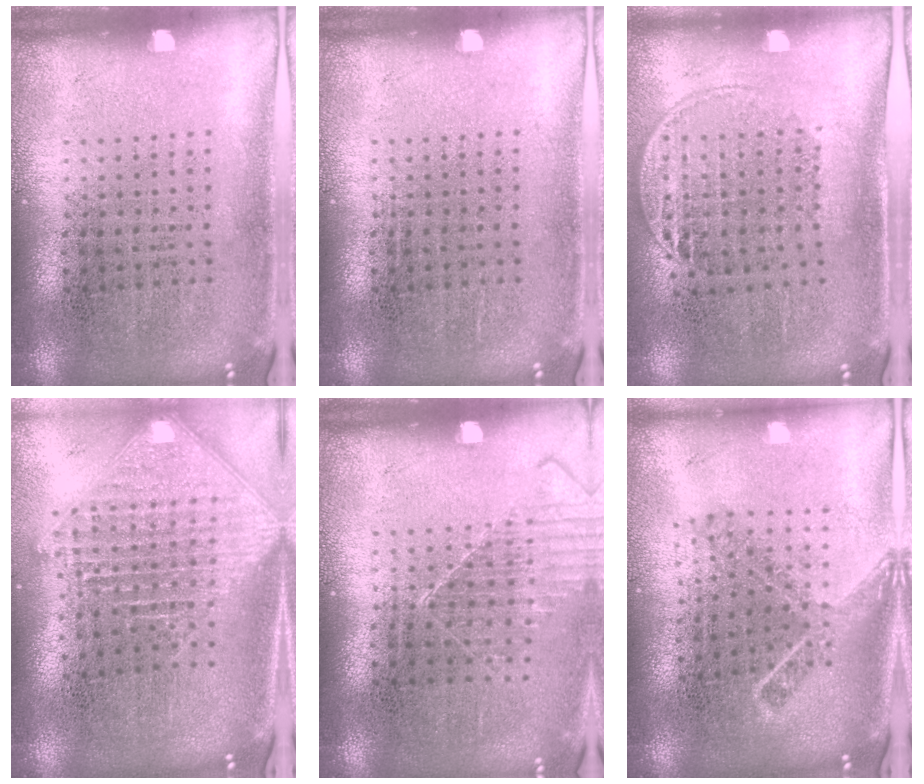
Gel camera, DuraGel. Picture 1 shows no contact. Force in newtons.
{"total": 0.0}
{"total": 1.6, "press": 1.3, "slide": 0.9}
{"total": 2.5, "press": 1.9, "slide": 1.6}
{"total": 1.1, "press": 1.1, "slide": 0.1}
{"total": 1.7, "press": 1.3, "slide": 1.2}